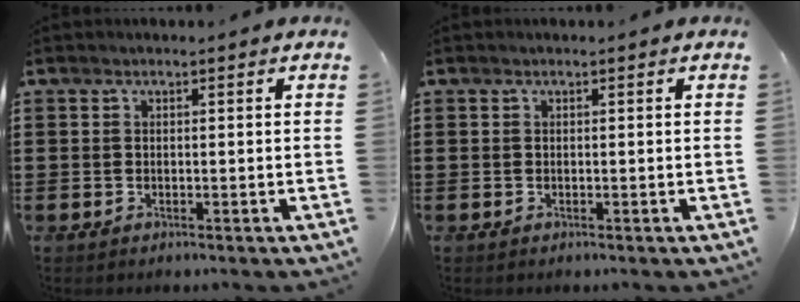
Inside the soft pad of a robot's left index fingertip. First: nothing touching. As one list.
[{"total": 0.0}]